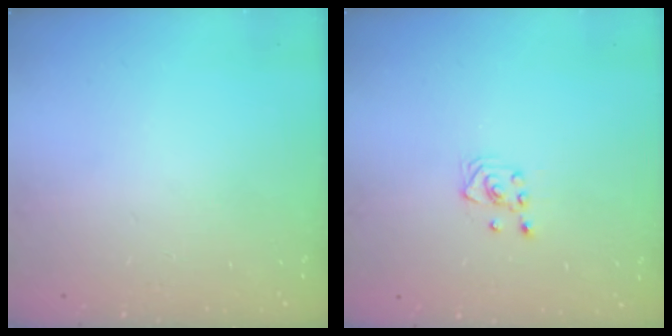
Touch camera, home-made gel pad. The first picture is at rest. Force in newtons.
{"total": 3.0, "press": 2.6, "slide": 1.5}